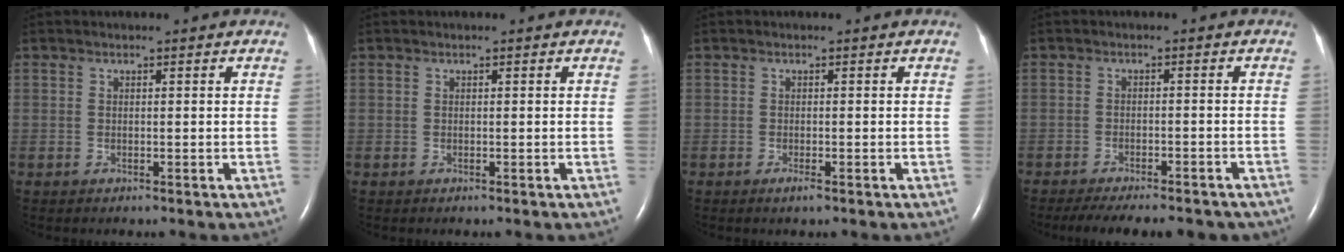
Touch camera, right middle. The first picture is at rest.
{"total": 0.0}
{"total": 0.9, "force": [-0.6, 0.1, 0.7], "torque": [-0.017, -0.002, -0.010]}
{"total": 14.3, "force": [-12.3, 3.9, 6.1], "torque": [-0.117, -0.007, -0.153]}